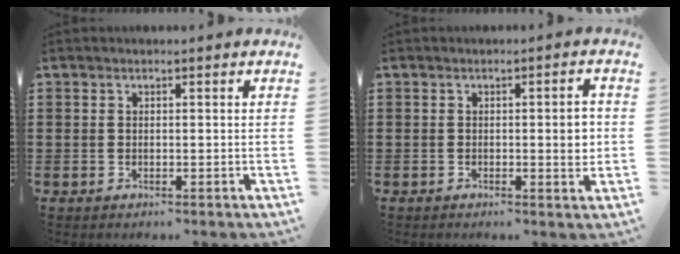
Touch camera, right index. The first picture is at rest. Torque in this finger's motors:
{"motor_torque": [0.57, 0.01, 0.17, 0.07]}